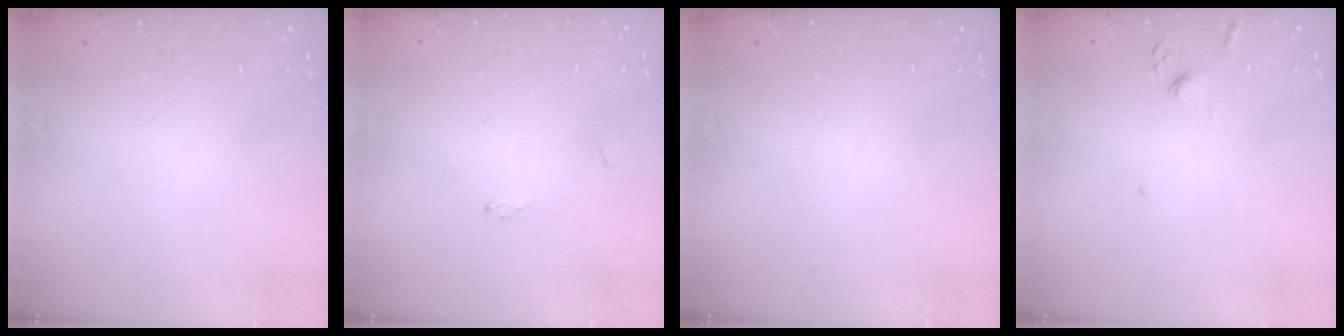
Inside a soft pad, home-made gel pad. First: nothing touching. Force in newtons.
{"total": 1.1, "press": 1.0, "slide": 0.5}
{"total": 0.0}
{"total": 2.9, "press": 2.8, "slide": 0.7}